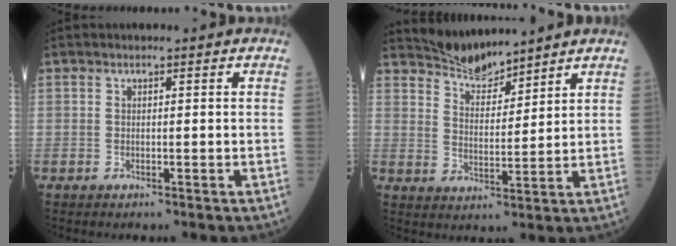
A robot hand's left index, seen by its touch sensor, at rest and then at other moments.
{"total": 6.3, "force": [6.3, 0.5, 0.6], "torque": [-0.023, 0.006, 0.122]}